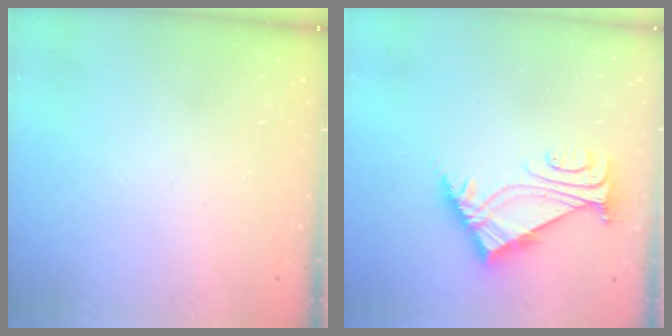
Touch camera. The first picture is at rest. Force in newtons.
{"total": 5.5, "press": 5.3, "slide": 1.1}